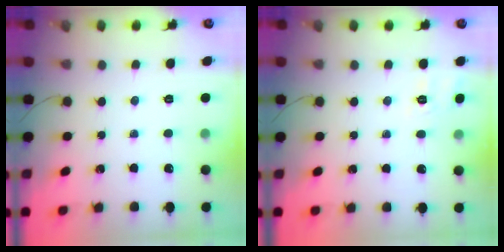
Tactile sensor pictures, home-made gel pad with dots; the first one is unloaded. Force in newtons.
{"total": 2.2, "press": 0.8, "slide": 2.0}